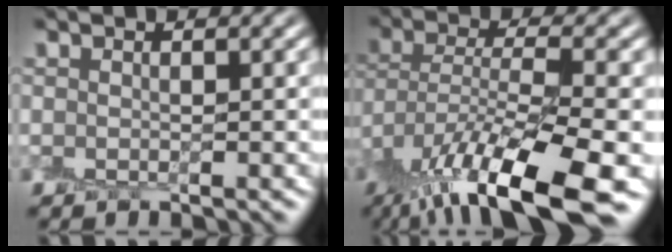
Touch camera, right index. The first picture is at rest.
{"total": 11.6, "force": [-7.1, 2.9, 8.6], "torque": [-0.167, -0.007, -0.121]}